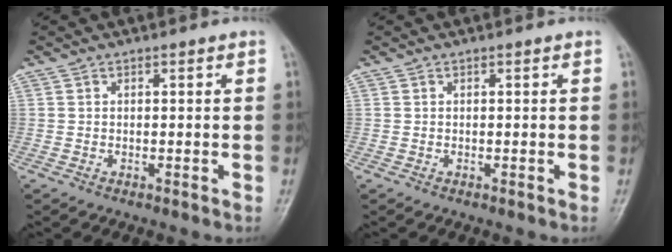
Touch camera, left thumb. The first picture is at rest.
{"total": 0.0}